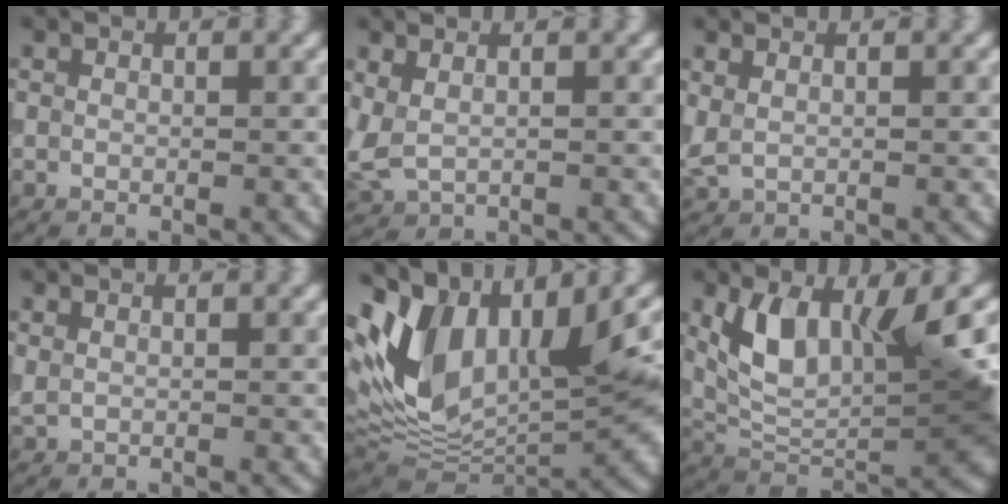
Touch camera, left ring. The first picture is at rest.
{"total": 2.3, "force": [0.9, 1.4, 1.6], "torque": [-0.044, -0.003, 0.029]}
{"total": 1.3, "force": [0.7, 0.7, 0.8], "torque": [-0.018, -0.001, 0.020]}
{"total": 0.5, "force": [0.3, 0.3, 0.3], "torque": [-0.007, 0.000, 0.010]}
{"total": 15.5, "force": [3.1, 8.9, 12.3], "torque": [-0.241, 0.013, 0.060]}
{"total": 10.2, "force": [2.6, 4.7, 8.7], "torque": [-0.161, -0.006, 0.048]}